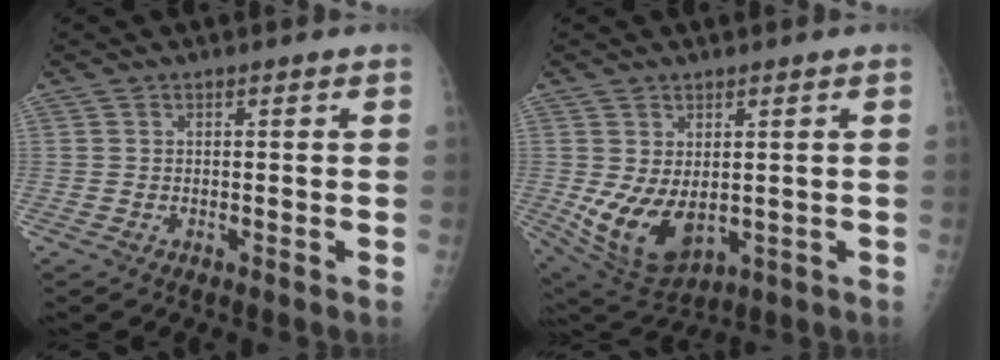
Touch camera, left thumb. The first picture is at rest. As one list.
[{"total": 10.7, "force": [-0.7, 6.6, 8.4], "torque": [-0.144, -0.015, 0.016]}]